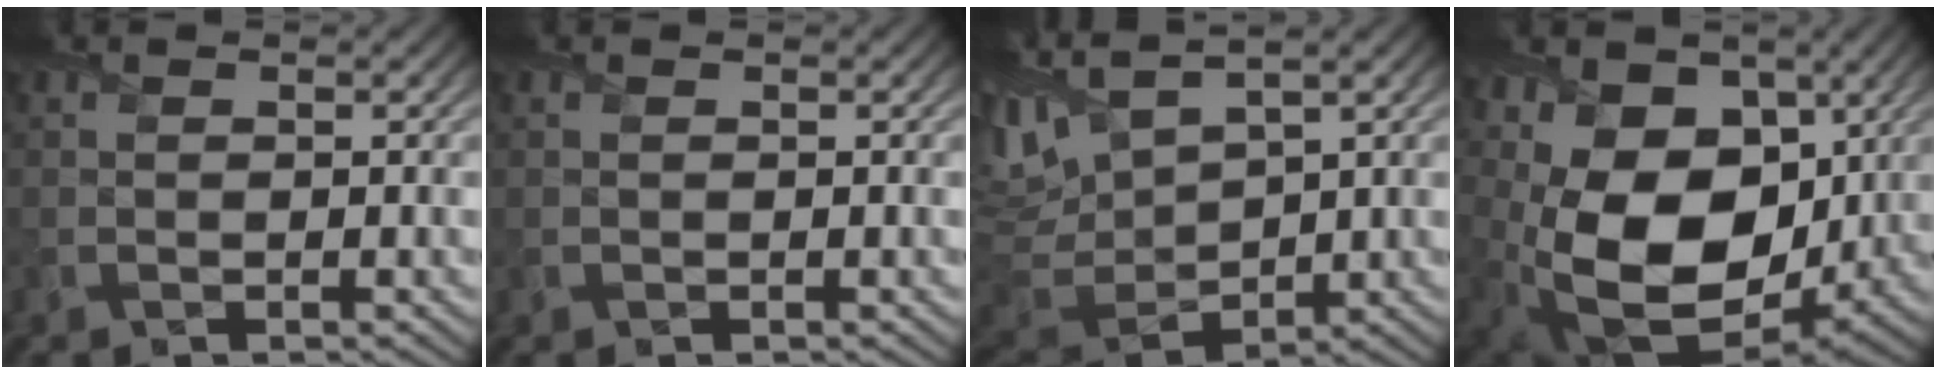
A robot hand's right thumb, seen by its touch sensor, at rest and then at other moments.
{"total": 0.0}
{"total": 10.6, "force": [5.0, 4.8, 8.0], "torque": [-0.227, 0.012, 0.096]}
{"total": 16.6, "force": [2.5, 11.6, 11.5], "torque": [-0.245, -0.034, 0.063]}